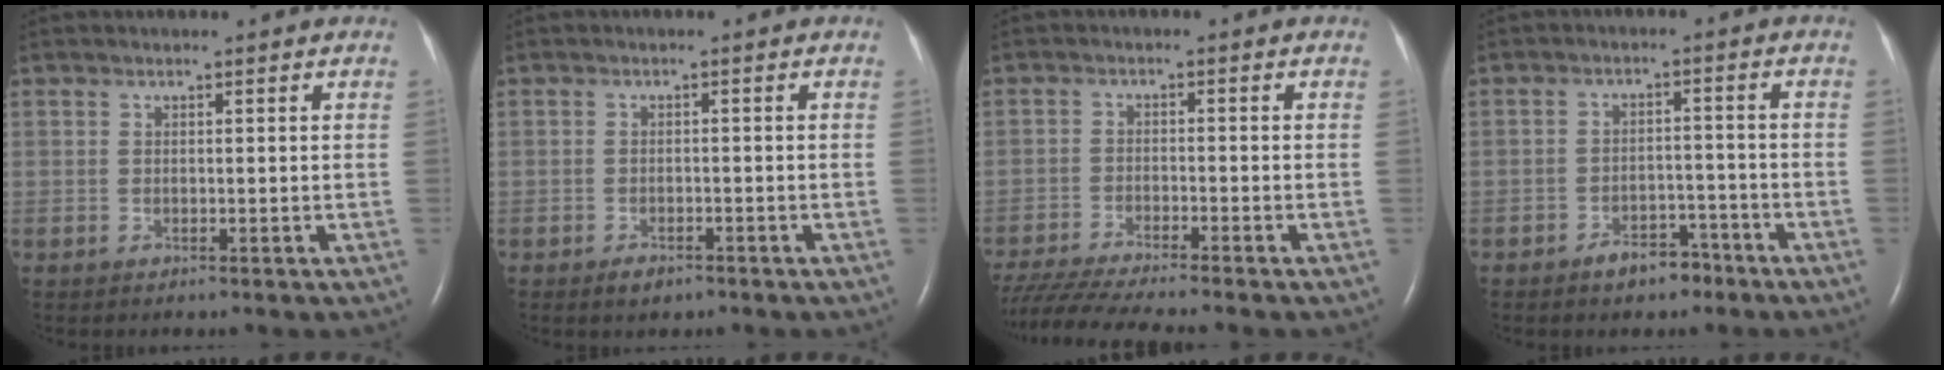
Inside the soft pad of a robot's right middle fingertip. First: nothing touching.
{"total": 1.9, "force": [-1.4, 0.9, 0.9], "torque": [-0.018, 0.000, -0.017]}
{"total": 11.4, "force": [-10.2, -0.8, 5.1], "torque": [-0.079, -0.027, -0.169]}
{"total": 4.4, "force": [-3.3, 2.3, 1.9], "torque": [-0.028, 0.007, -0.047]}